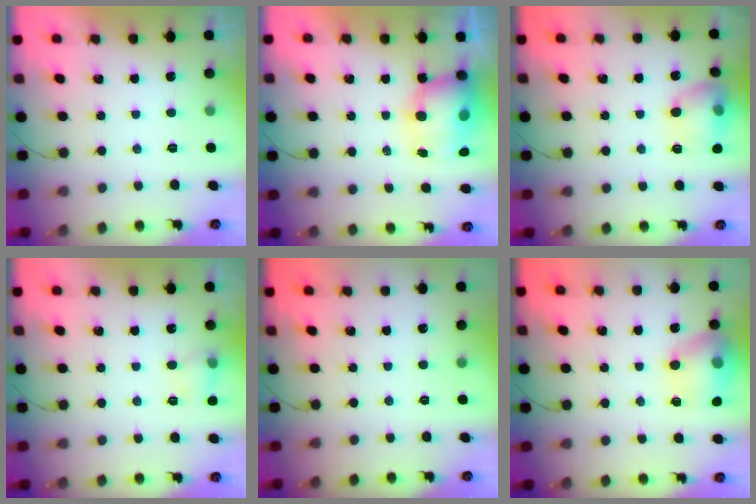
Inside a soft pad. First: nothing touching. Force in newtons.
{"total": 10.1, "press": 9.8, "slide": 2.3}
{"total": 13.3, "press": 13.2, "slide": 1.4}
{"total": 6.2, "press": 5.9, "slide": 1.8}
{"total": 0.0}
{"total": 16.3, "press": 16.2, "slide": 1.3}